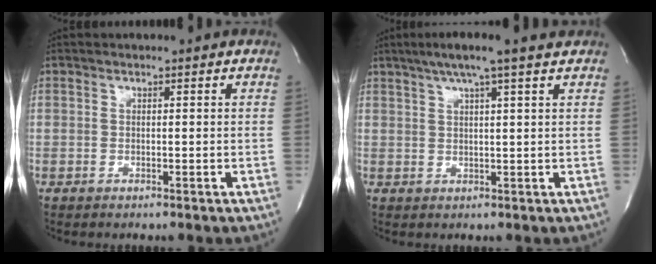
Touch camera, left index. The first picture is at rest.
{"total": 6.9, "force": [4.8, -0.8, 4.8], "torque": [-0.087, 0.014, 0.076]}